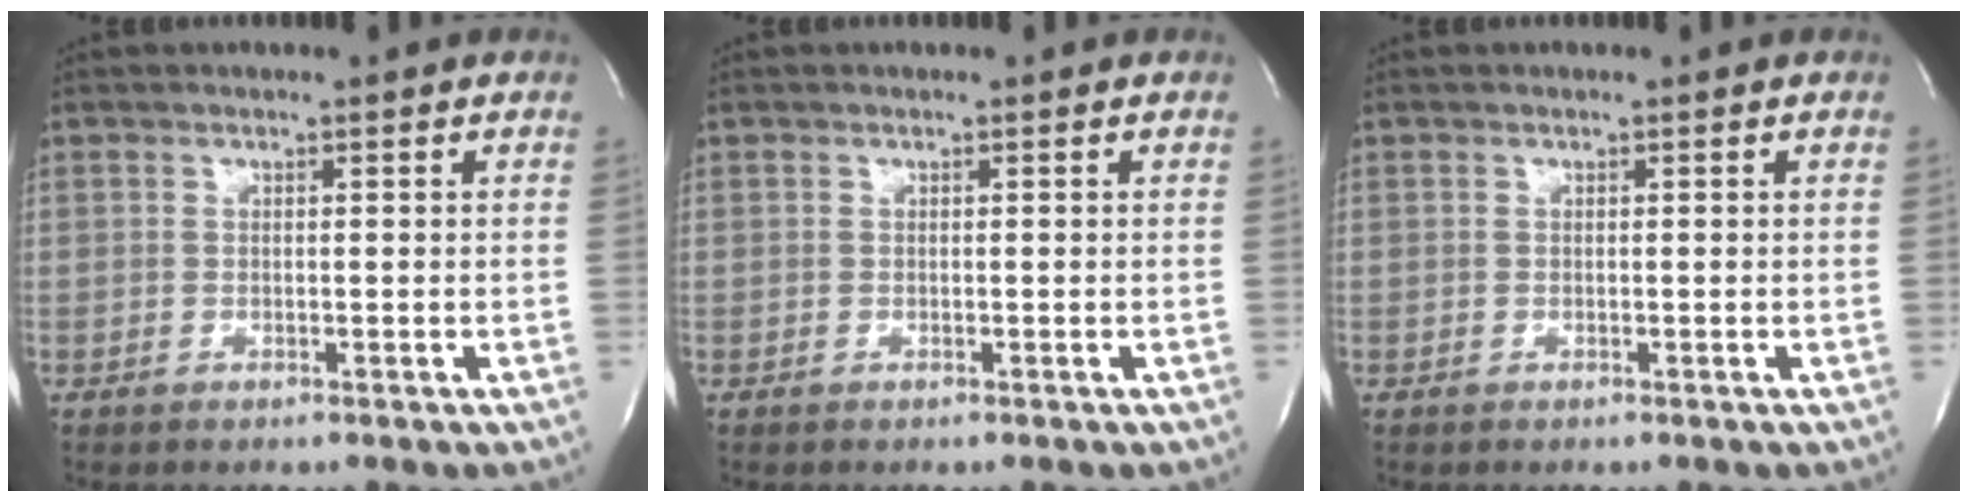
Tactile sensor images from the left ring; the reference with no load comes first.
{"total": 0.0}
{"total": 0.0}